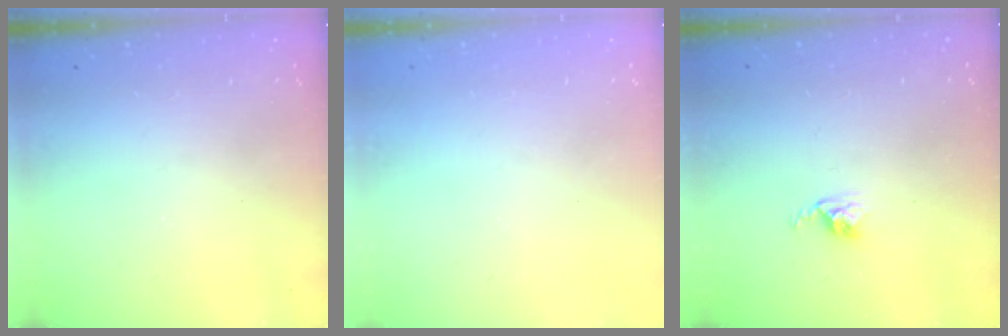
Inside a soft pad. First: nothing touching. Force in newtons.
{"total": 0.0}
{"total": 2.5, "press": 2.5, "slide": 0.4}